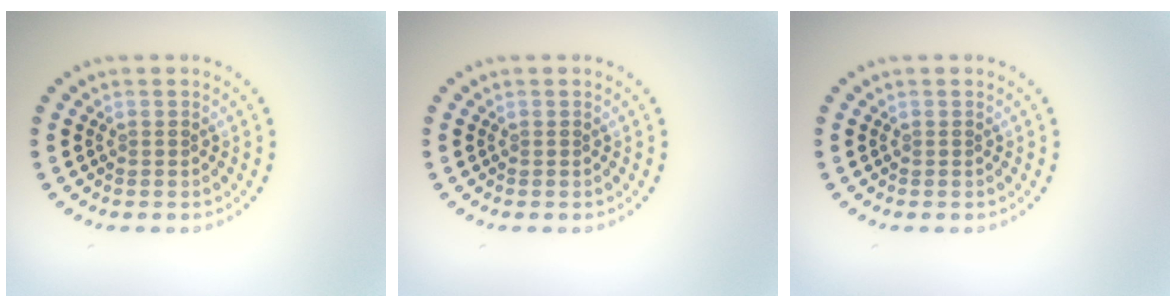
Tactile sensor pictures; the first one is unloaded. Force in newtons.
{"total": 0.0}
{"total": 0.0}